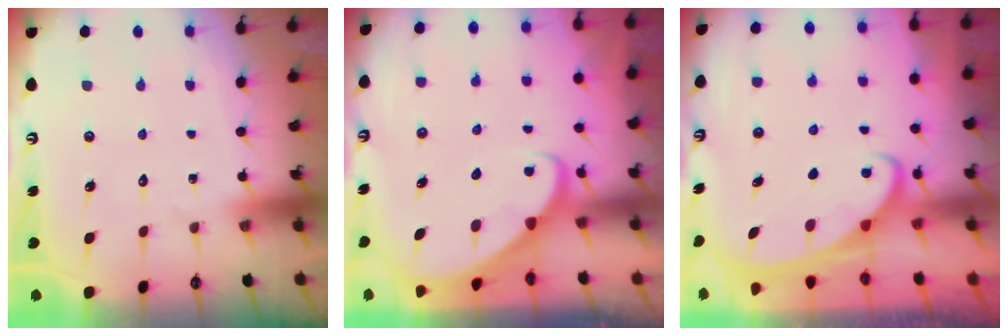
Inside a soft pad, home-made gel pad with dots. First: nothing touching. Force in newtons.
{"total": 2.6, "press": 2.6, "slide": 0.4}
{"total": 2.3, "press": 2.3, "slide": 0.3}